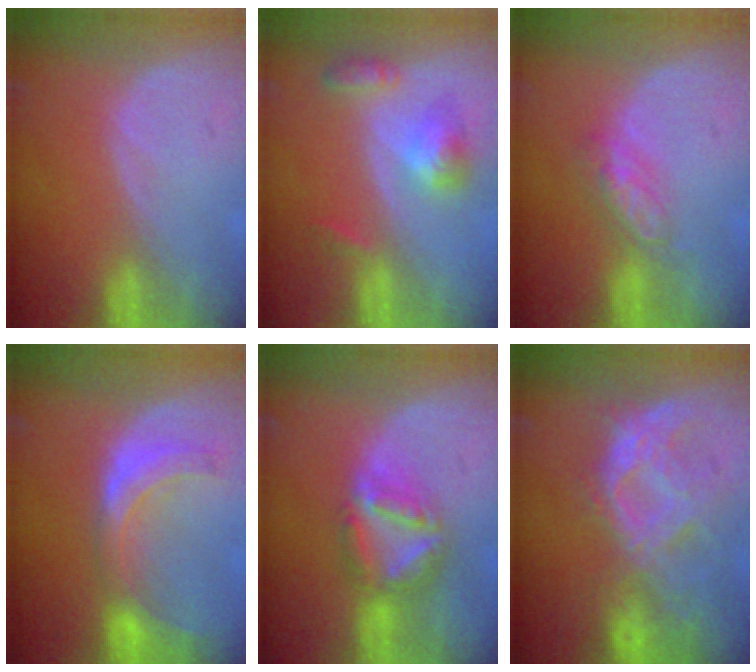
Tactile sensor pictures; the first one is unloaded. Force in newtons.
{"total": 5.6, "press": 5.1, "slide": 2.4}
{"total": 4.8, "press": 4.2, "slide": 2.2}
{"total": 7.3, "press": 6.8, "slide": 2.9}
{"total": 7.8, "press": 6.7, "slide": 4.0}
{"total": 9.7, "press": 8.9, "slide": 3.9}